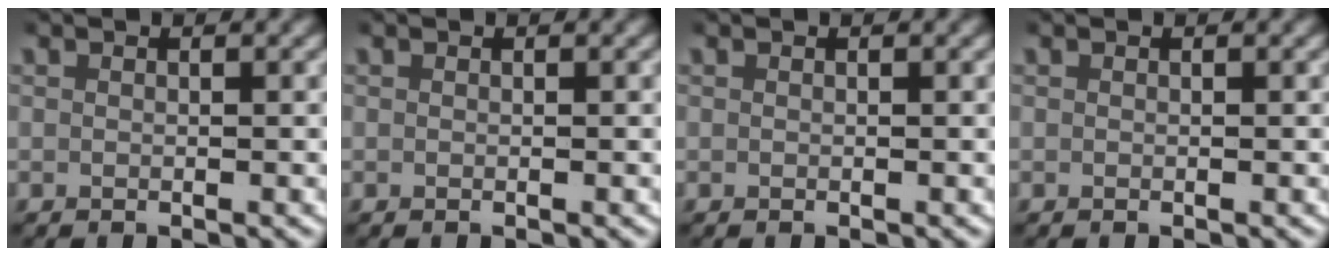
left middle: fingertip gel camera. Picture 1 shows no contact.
{"total": 0.0}
{"total": 0.0}
{"total": 0.0}